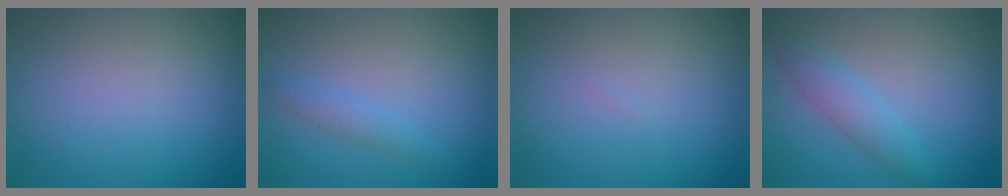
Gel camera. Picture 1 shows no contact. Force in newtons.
{"total": 1.5, "press": 1.5, "slide": 0.0}
{"total": 0.0}
{"total": 2.8, "press": 2.8, "slide": 0.1}